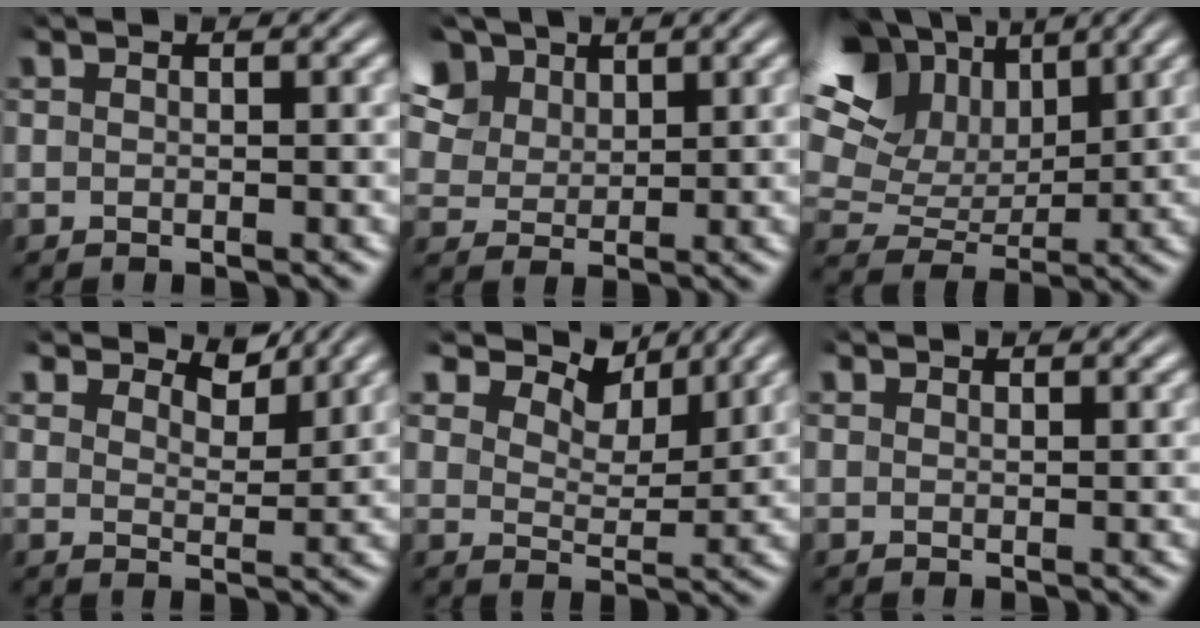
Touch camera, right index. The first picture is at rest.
{"total": 8.3, "force": [4.1, 6.0, 4.0], "torque": [-0.097, -0.005, 0.071]}
{"total": 13.9, "force": [4.8, 10.2, 8.2], "torque": [-0.145, 0.002, 0.073]}
{"total": 3.6, "force": [3.3, 0.4, 1.2], "torque": [-0.018, -0.008, 0.057]}
{"total": 7.0, "force": [5.4, 2.8, 3.4], "torque": [-0.061, -0.001, 0.088]}
{"total": 1.0, "force": [1.0, -0.4, -0.1], "torque": [0.010, -0.002, 0.021]}